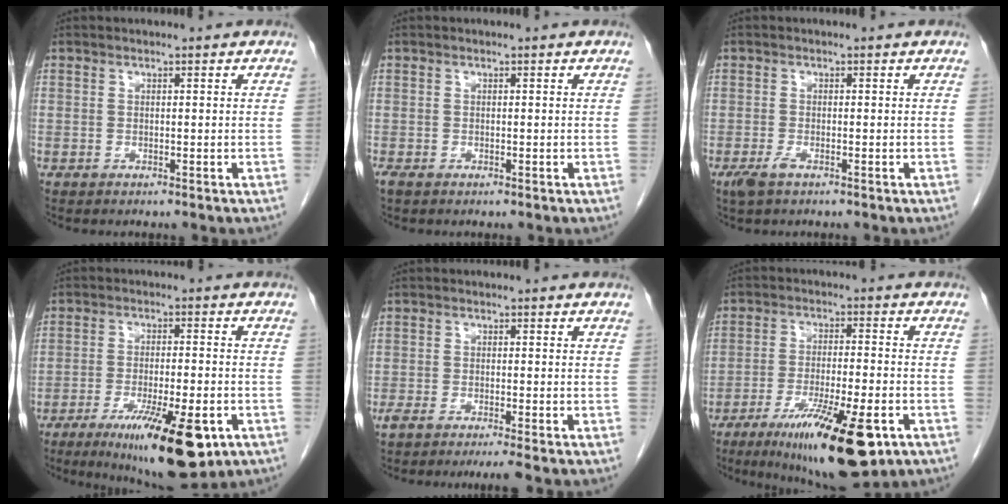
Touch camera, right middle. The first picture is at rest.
{"total": 0.7, "force": [-0.4, 0.3, 0.4], "torque": [-0.011, -0.002, -0.008]}
{"total": 2.1, "force": [-1.2, 0.6, 1.6], "torque": [-0.038, -0.005, -0.024]}
{"total": 14.3, "force": [-7.4, 3.0, 11.9], "torque": [-0.159, -0.023, -0.107]}
{"total": 4.4, "force": [-3.4, -0.2, 2.8], "torque": [-0.043, -0.008, -0.058]}
{"total": 16.0, "force": [-8.6, 2.9, 13.2], "torque": [-0.189, -0.029, -0.129]}